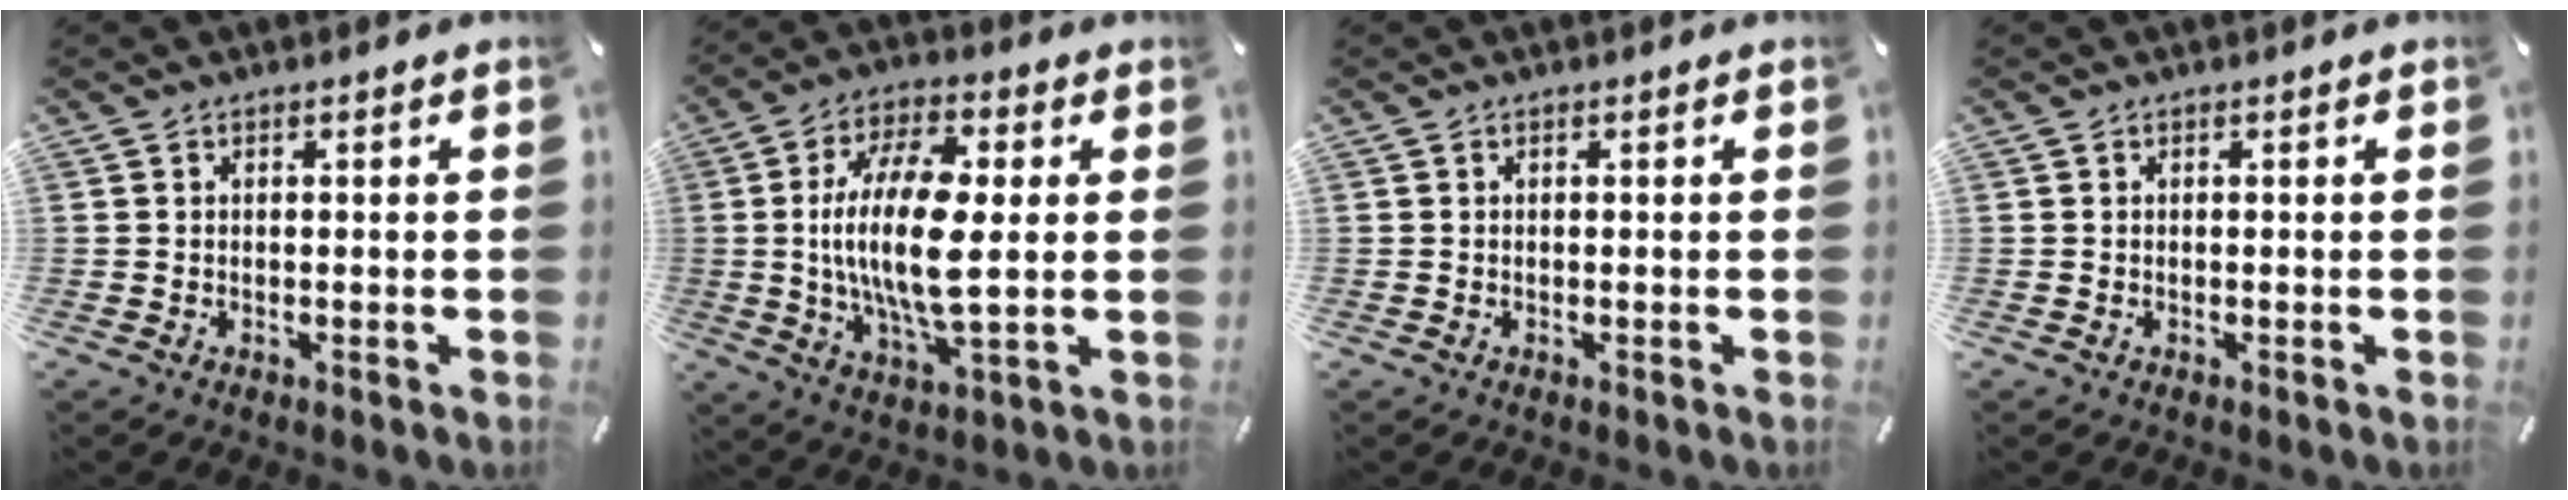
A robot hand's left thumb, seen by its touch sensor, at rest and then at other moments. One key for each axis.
{"total": 17.5, "fx": 1.2, "fy": 7.0, "fz": 16.0, "tx": -0.332, "ty": -0.010, "tz": 0.011}
{"total": 0.0}
{"total": 0.0}